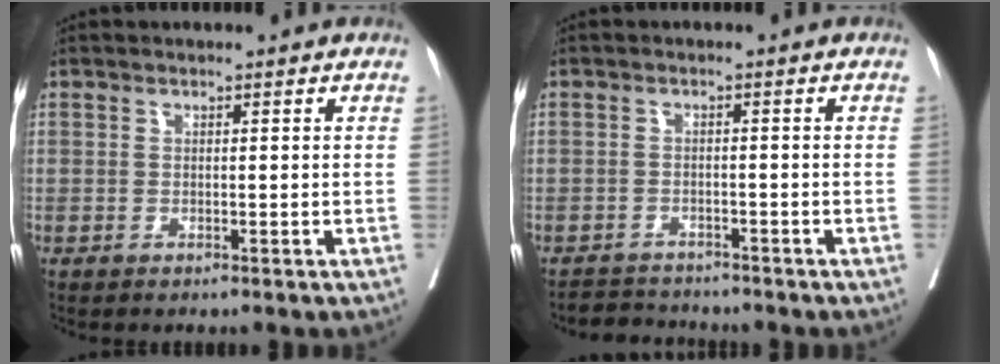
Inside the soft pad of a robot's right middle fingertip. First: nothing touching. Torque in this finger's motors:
{"motor_torque": [0.08, -0.17, -0.02, -0.05]}